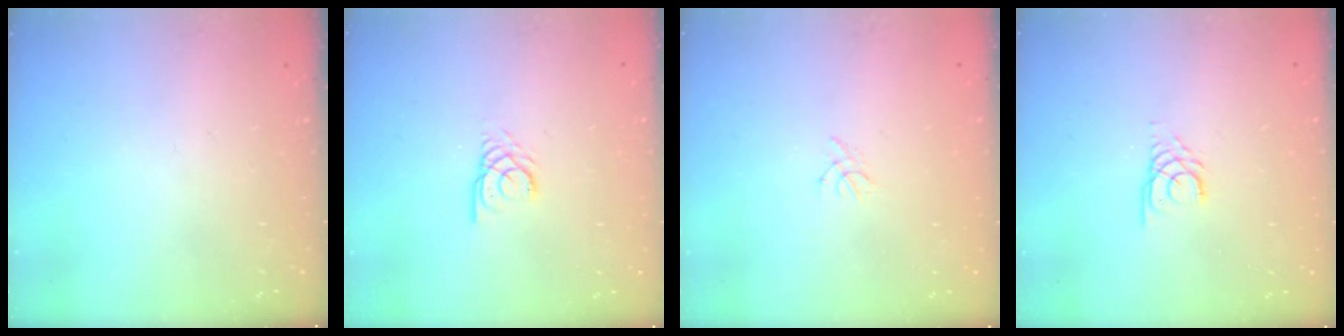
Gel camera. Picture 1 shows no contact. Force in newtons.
{"total": 2.7, "press": 2.7, "slide": 0.2}
{"total": 1.3, "press": 1.2, "slide": 0.4}
{"total": 3.0, "press": 2.9, "slide": 0.3}